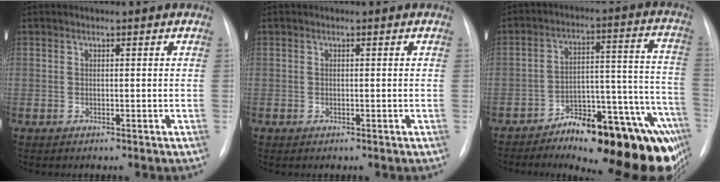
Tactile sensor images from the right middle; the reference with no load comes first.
{"total": 0.0}
{"total": 24.0, "force": [-16.2, 7.5, 16.2], "torque": [-0.110, 0.042, -0.218]}